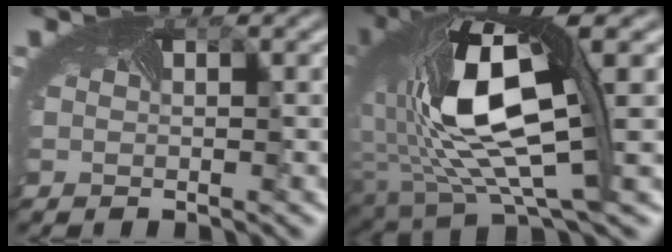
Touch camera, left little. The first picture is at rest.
{"total": 10.7, "force": [0.8, 4.5, 9.6], "torque": [-0.205, -0.023, 0.029]}